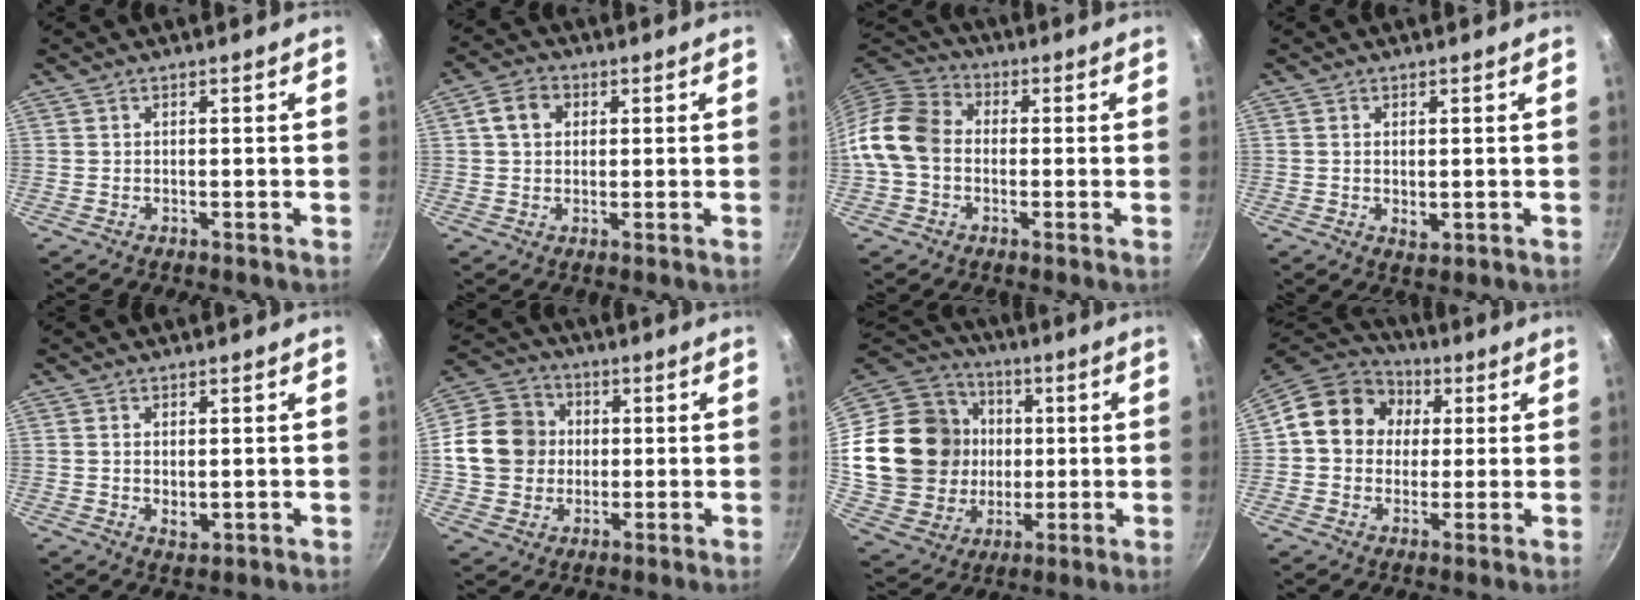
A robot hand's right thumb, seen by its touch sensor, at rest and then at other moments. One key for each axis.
{"total": 5.5, "fx": 1.3, "fy": 4.3, "fz": 3.0, "tx": -0.039, "ty": 0.009, "tz": 0.015}
{"total": 10.9, "fx": -1.1, "fy": 8.5, "fz": 6.7, "tx": -0.104, "ty": 0.026, "tz": -0.043}
{"total": 2.1, "fx": 0.2, "fy": 1.3, "fz": 1.7, "tx": -0.028, "ty": -0.007, "tz": 0.005}
{"total": 2.7, "fx": 0.3, "fy": 1.6, "fz": 2.1, "tx": -0.034, "ty": -0.008, "tz": 0.007}
{"total": 13.4, "fx": 0.6, "fy": 11.9, "fz": 6.1, "tx": -0.085, "ty": 0.022, "tz": 0.006}
{"total": 26.5, "fx": 2.1, "fy": 21.8, "fz": 15.0, "tx": -0.268, "ty": 0.027, "tz": 0.055}
{"total": 14.1, "fx": 2.6, "fy": 12.1, "fz": 6.8, "tx": -0.087, "ty": 0.021, "tz": 0.027}